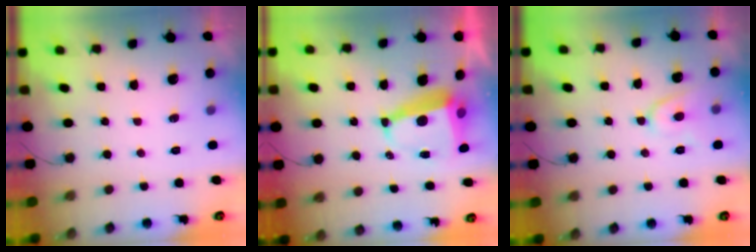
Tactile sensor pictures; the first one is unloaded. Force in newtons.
{"total": 8.2, "press": 8.1, "slide": 1.1}
{"total": 8.0, "press": 7.9, "slide": 0.9}